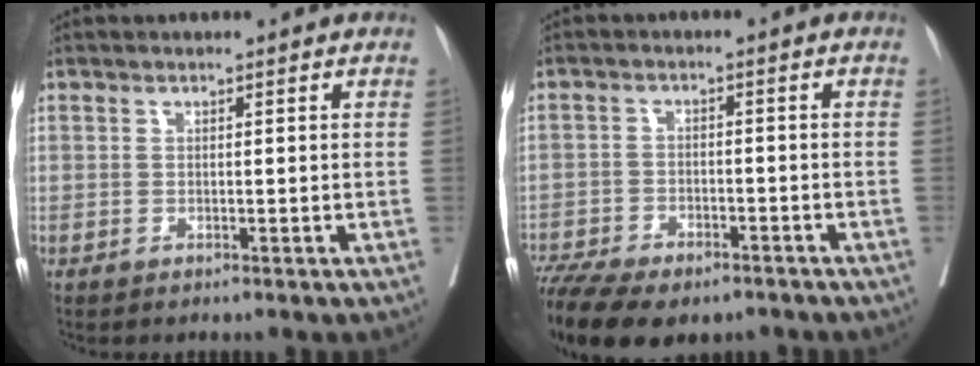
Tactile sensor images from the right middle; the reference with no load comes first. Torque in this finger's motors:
{"motor_torque": [1.14, -1.00, 0.34, 0.18]}